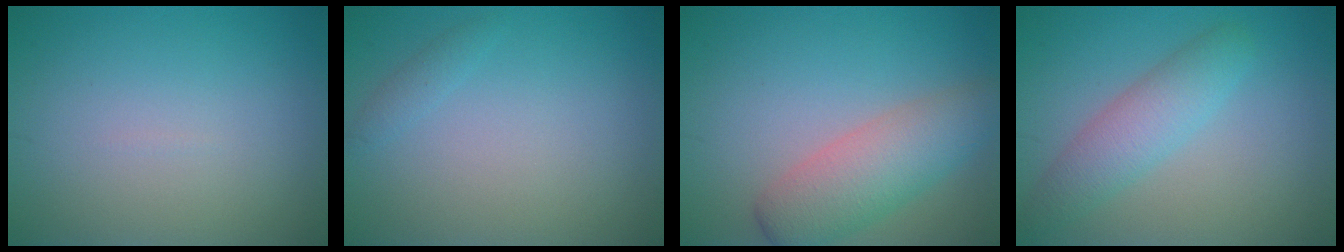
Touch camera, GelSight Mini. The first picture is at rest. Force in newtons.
{"total": 0.8, "press": 0.8, "slide": 0.0}
{"total": 5.1, "press": 5.1, "slide": 0.2}
{"total": 3.6, "press": 3.6, "slide": 0.1}